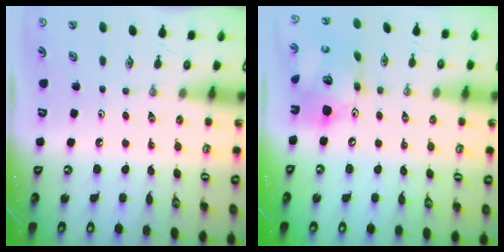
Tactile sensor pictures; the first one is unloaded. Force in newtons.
{"total": 17.0, "press": 17.0, "slide": 1.6}